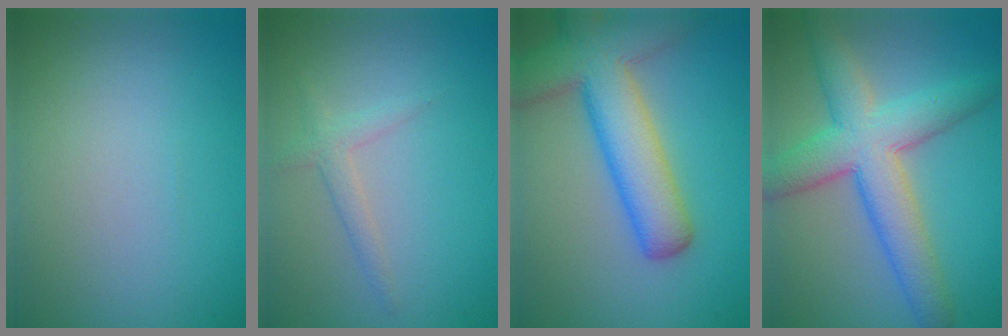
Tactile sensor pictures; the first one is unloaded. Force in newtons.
{"total": 1.6, "press": 1.6, "slide": 0.1}
{"total": 8.9, "press": 8.9, "slide": 0.7}
{"total": 7.6, "press": 7.6, "slide": 0.3}